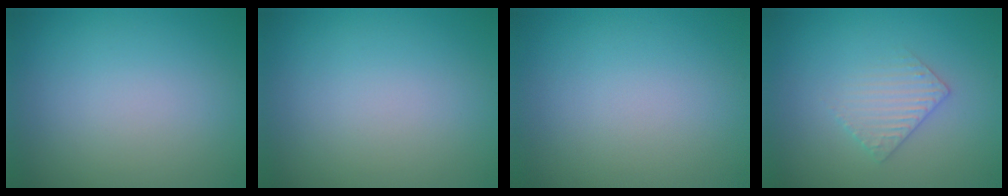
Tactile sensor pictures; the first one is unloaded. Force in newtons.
{"total": 0.0}
{"total": 0.0}
{"total": 2.2, "press": 2.2, "slide": 0.5}